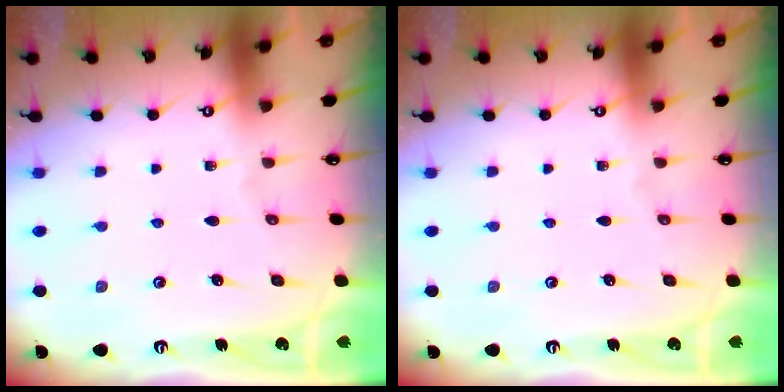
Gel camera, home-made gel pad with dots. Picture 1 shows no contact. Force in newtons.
{"total": 0.0}